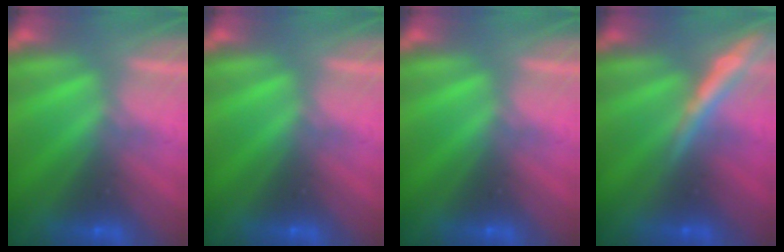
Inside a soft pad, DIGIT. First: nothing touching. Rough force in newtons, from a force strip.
{"total": 0.0}
{"total": 0.0}
{"total": 3.3}